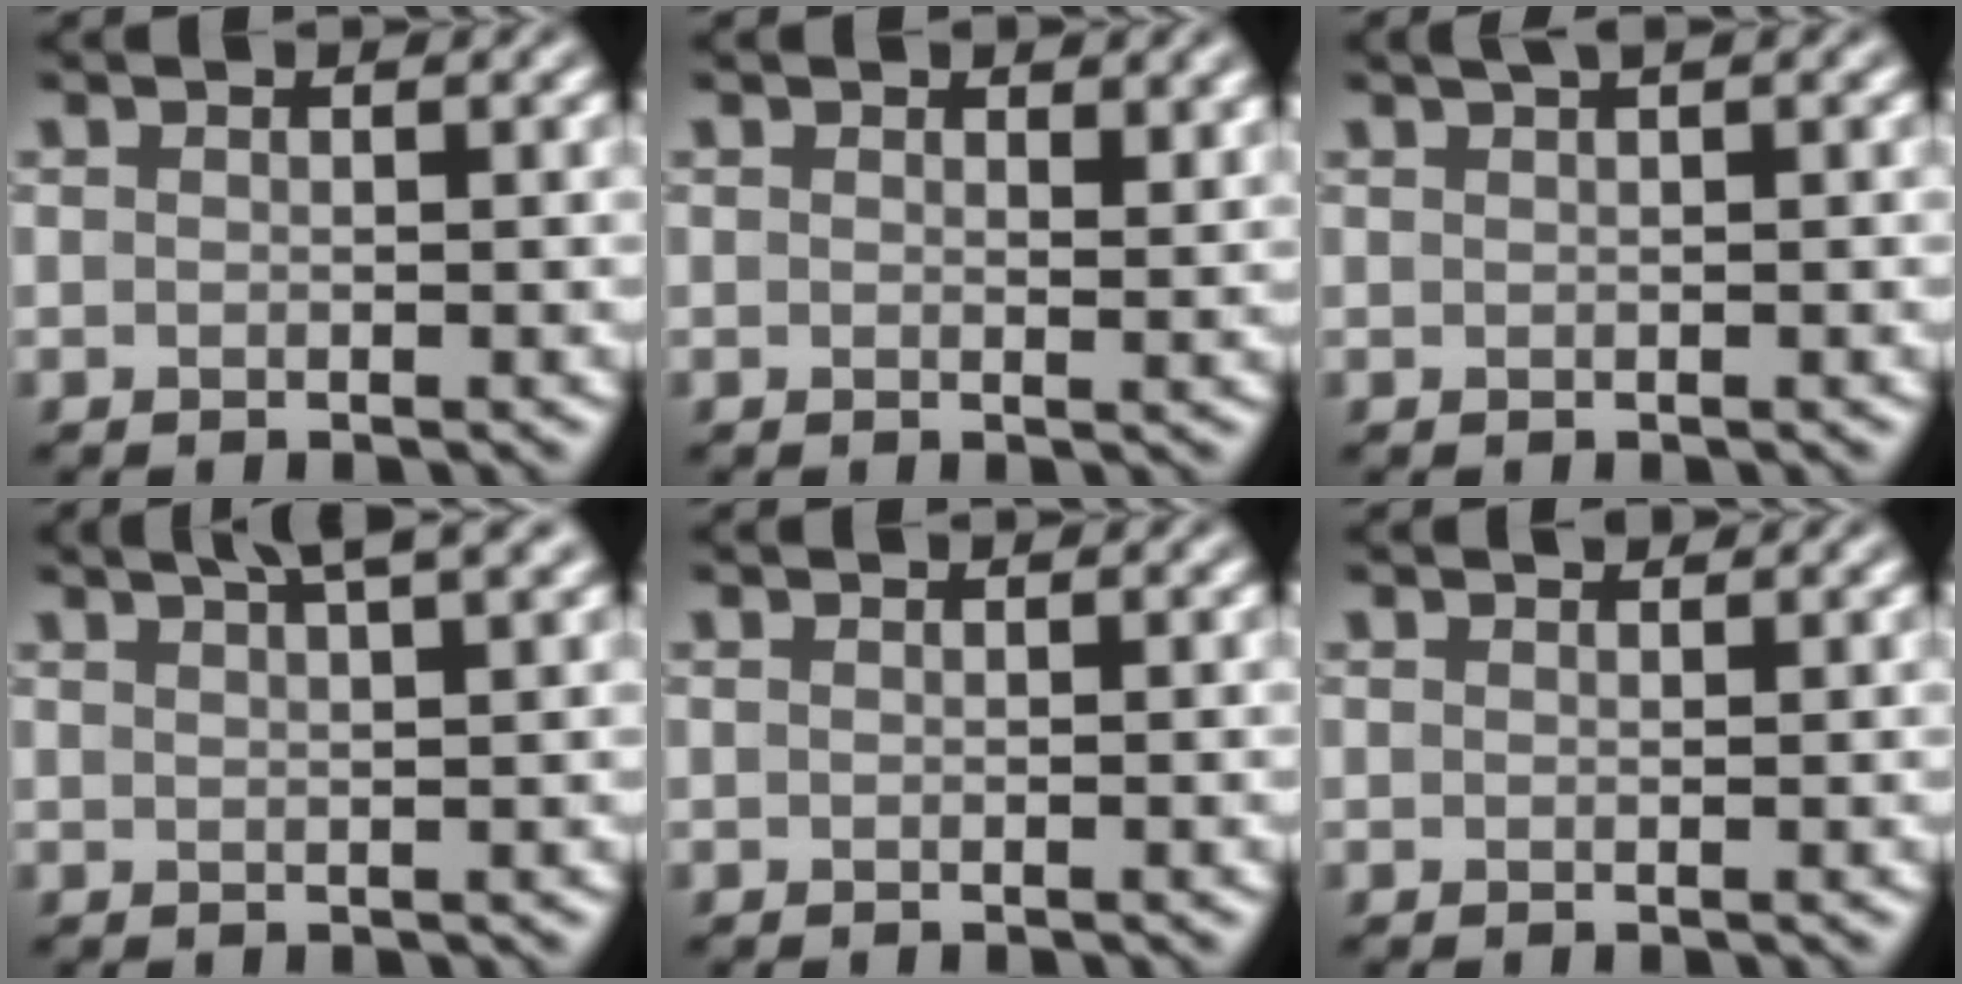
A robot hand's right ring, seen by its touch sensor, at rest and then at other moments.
{"total": 1.5, "force": [1.0, 0.5, 0.9], "torque": [-0.010, -0.003, 0.020]}
{"total": 1.9, "force": [1.2, 0.6, 1.4], "torque": [-0.016, 0.002, 0.012]}
{"total": 5.4, "force": [3.7, 1.5, 3.6], "torque": [-0.028, 0.024, 0.027]}
{"total": 0.0}
{"total": 0.7, "force": [0.7, 0.1, 0.2], "torque": [-0.006, -0.003, 0.010]}